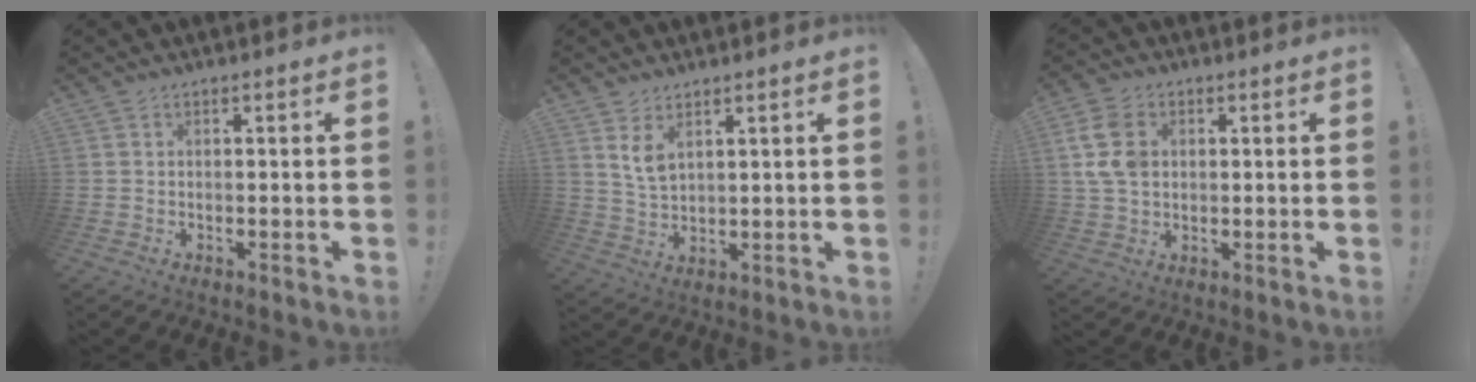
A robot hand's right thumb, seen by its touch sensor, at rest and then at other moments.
{"total": 5.9, "force": [3.6, 3.3, 3.3], "torque": [-0.058, -0.019, 0.067]}
{"total": 11.2, "force": [2.1, 8.2, 7.3], "torque": [-0.152, 0.007, 0.046]}